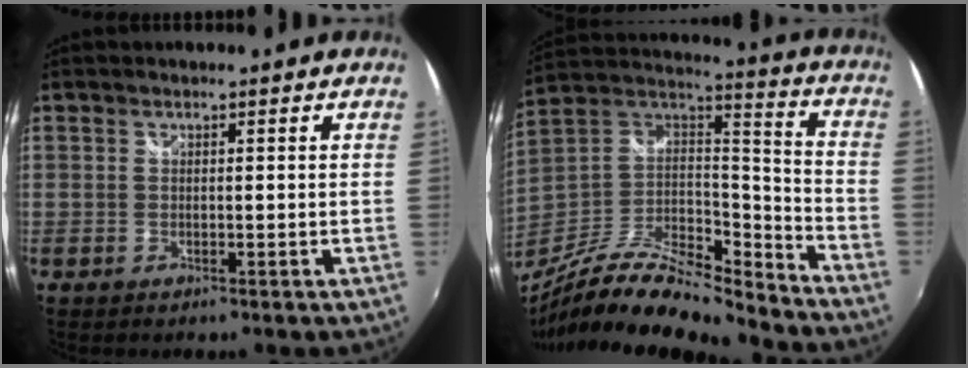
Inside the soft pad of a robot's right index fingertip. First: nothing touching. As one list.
[{"total": 23.7, "force": [-19.3, 6.3, 12.1], "torque": [-0.225, -0.014, -0.339]}]